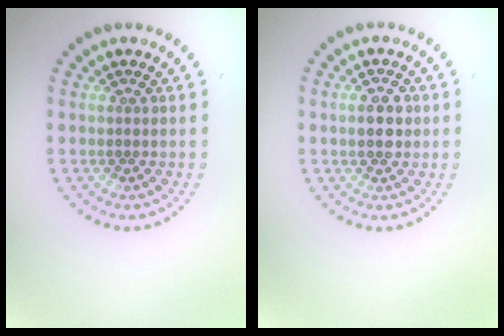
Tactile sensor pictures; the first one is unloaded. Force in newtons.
{"total": 2.2, "press": 2.2, "slide": 0.1}